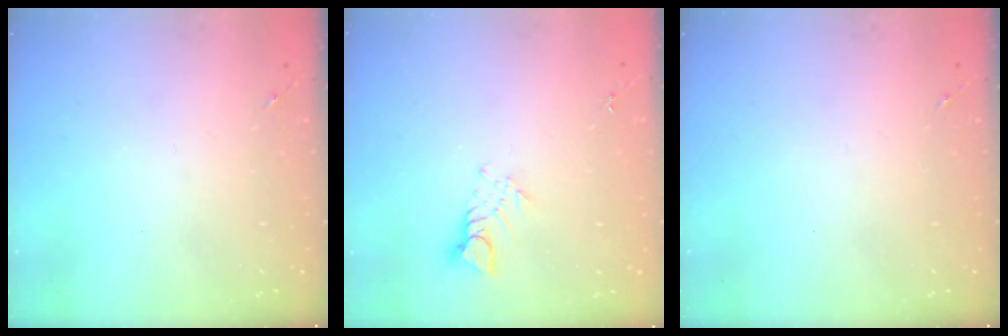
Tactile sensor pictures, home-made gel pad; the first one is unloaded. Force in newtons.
{"total": 5.1, "press": 5.0, "slide": 0.3}
{"total": 0.0}